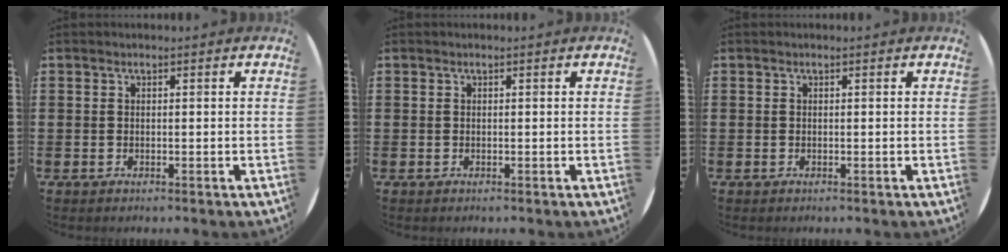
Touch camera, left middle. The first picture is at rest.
{"total": 0.0}
{"total": 0.0}